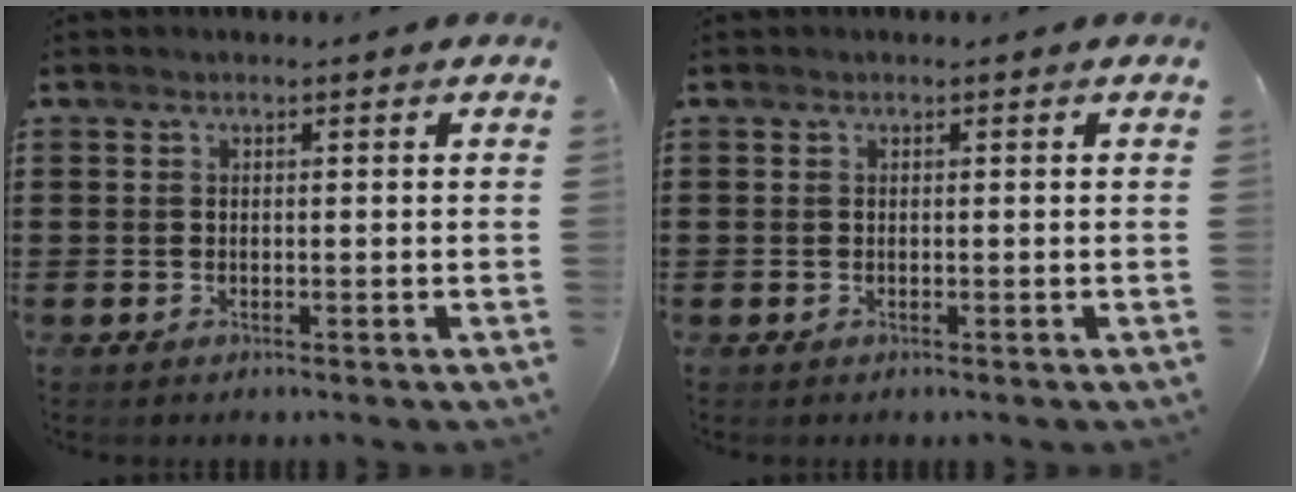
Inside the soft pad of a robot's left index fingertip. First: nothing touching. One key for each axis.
{"total": 0.0}